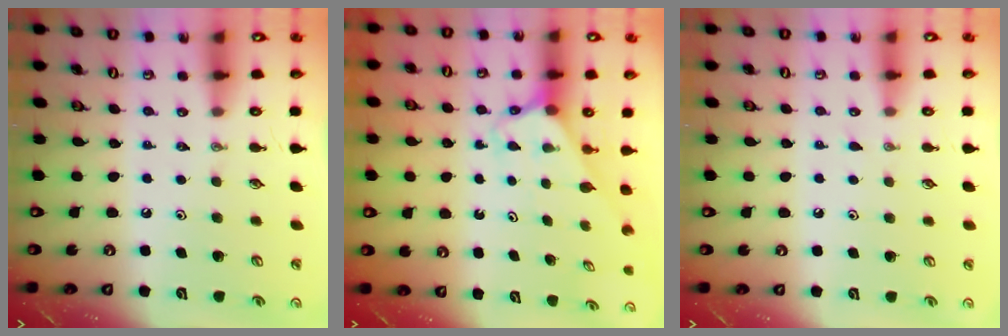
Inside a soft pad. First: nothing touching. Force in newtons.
{"total": 2.5, "press": 2.5, "slide": 0.1}
{"total": 3.9, "press": 3.9, "slide": 0.4}